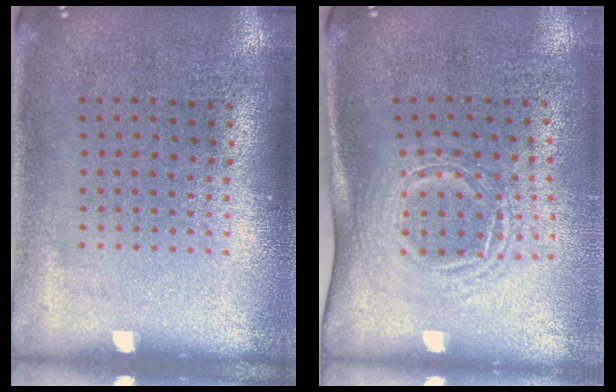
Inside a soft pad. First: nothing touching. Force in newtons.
{"total": 1.7, "press": 1.2, "slide": 1.2}